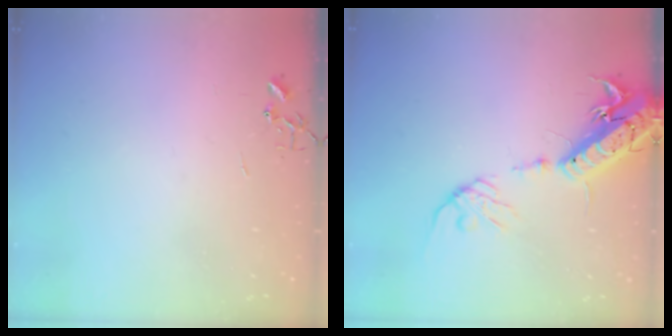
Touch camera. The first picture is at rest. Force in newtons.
{"total": 18.1, "press": 17.7, "slide": 3.8}